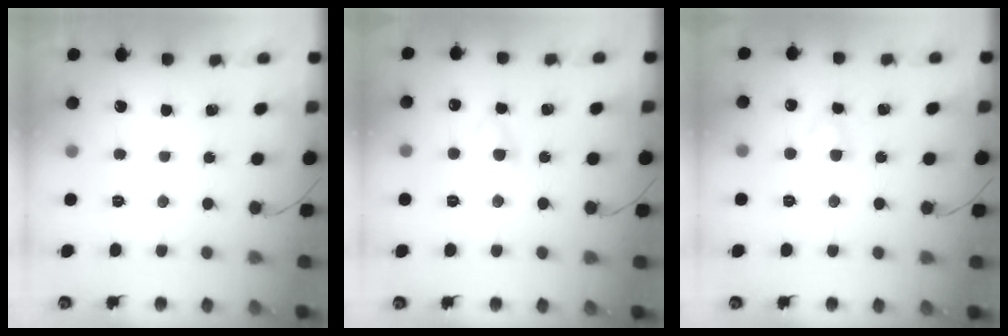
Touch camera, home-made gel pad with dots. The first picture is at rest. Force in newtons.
{"total": 3.9, "press": 3.6, "slide": 1.5}
{"total": 2.6, "press": 2.3, "slide": 1.2}